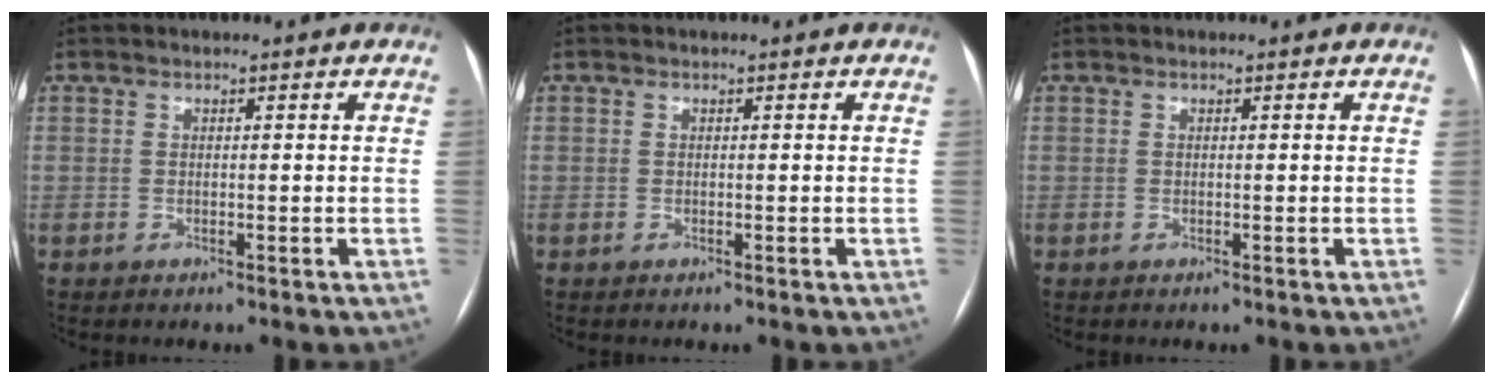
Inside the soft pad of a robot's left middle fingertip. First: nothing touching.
{"total": 0.0}
{"total": 0.0}